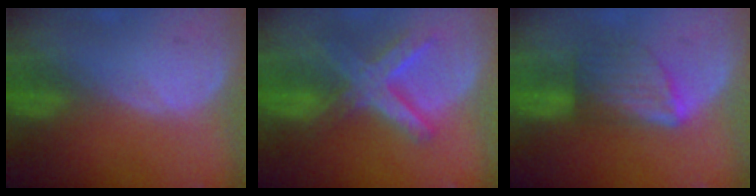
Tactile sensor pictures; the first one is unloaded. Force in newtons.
{"total": 8.3, "press": 7.1, "slide": 4.3}
{"total": 5.9, "press": 5.7, "slide": 1.3}